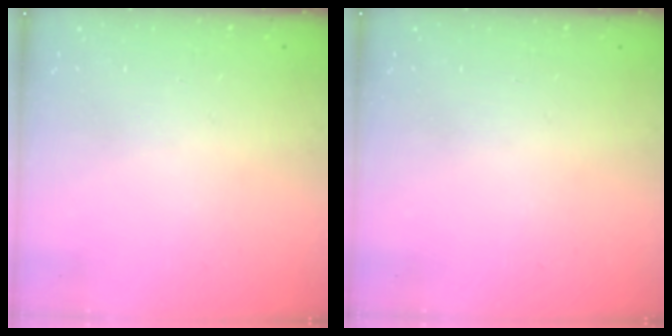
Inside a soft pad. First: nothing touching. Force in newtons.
{"total": 0.0}